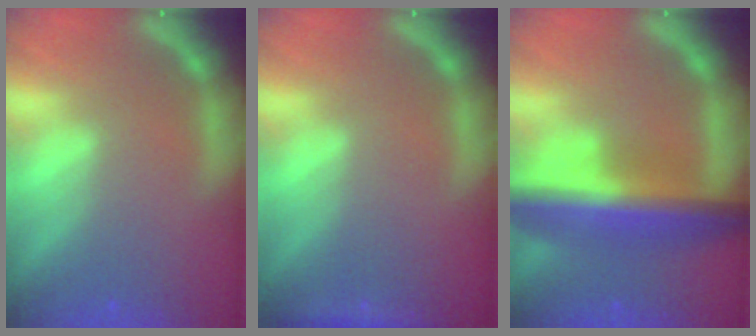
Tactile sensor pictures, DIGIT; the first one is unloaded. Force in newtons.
{"total": 1.4}
{"total": 10.1}